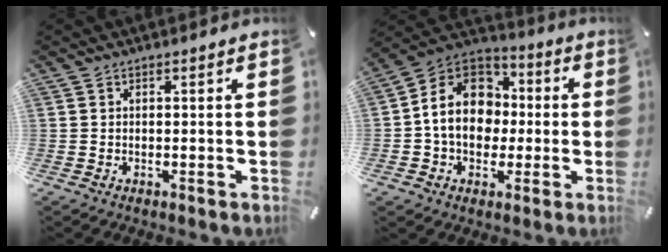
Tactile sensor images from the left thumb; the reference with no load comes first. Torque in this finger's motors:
{"motor_torque": [1.93, 3.08, 1.59, -0.15, 0.19]}